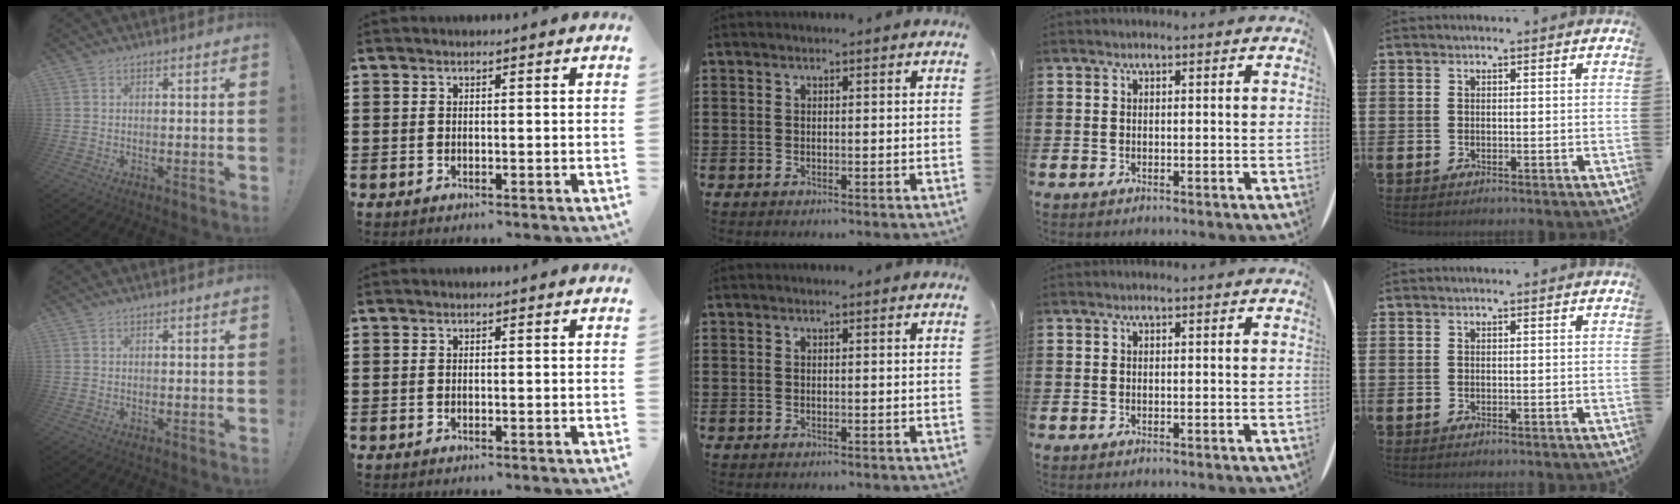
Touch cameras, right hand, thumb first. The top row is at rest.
{}